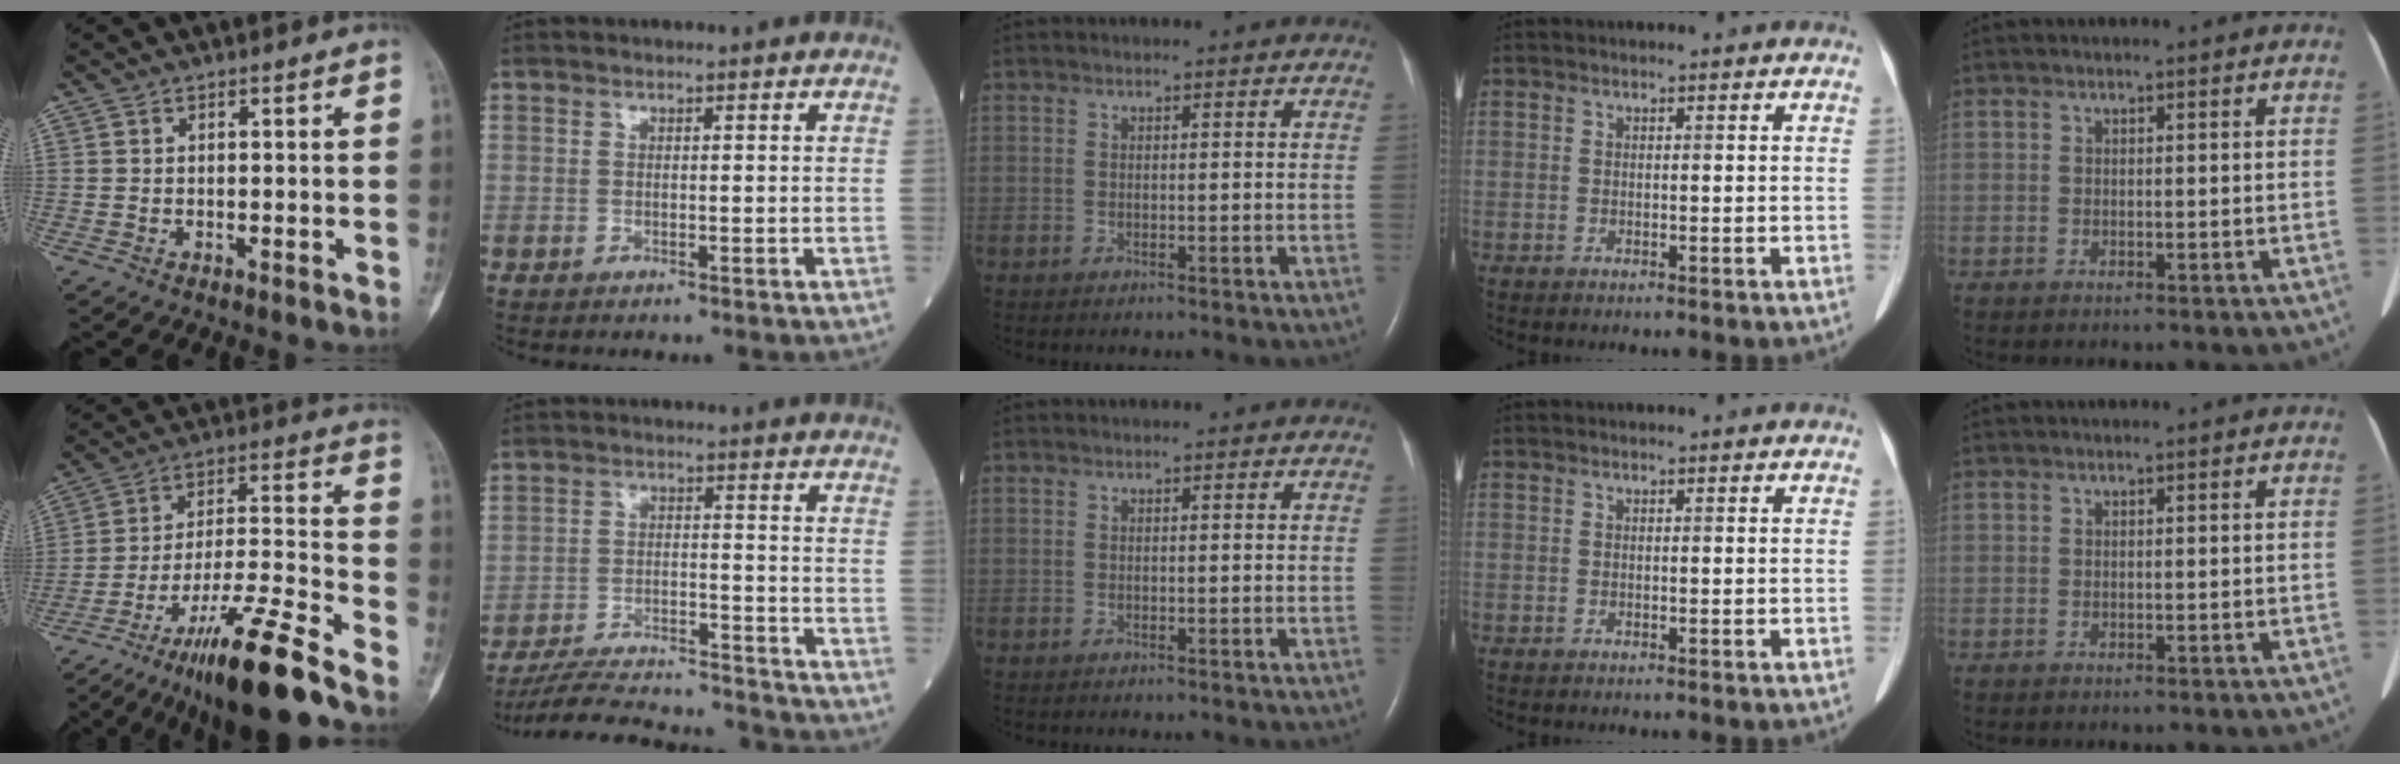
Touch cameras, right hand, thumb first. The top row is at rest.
{"thumb": {"total": 18.7, "force": [-14.0, 1.4, 12.4], "torque": [-0.227, 0.067, -0.239]}, "index": {"total": 15.9, "force": [-15.3, 1.6, 4.0], "torque": [-0.078, 0.003, -0.231]}}